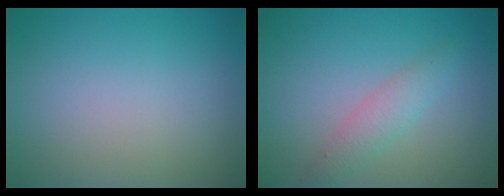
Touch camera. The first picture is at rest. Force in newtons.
{"total": 2.3, "press": 2.3, "slide": 0.1}